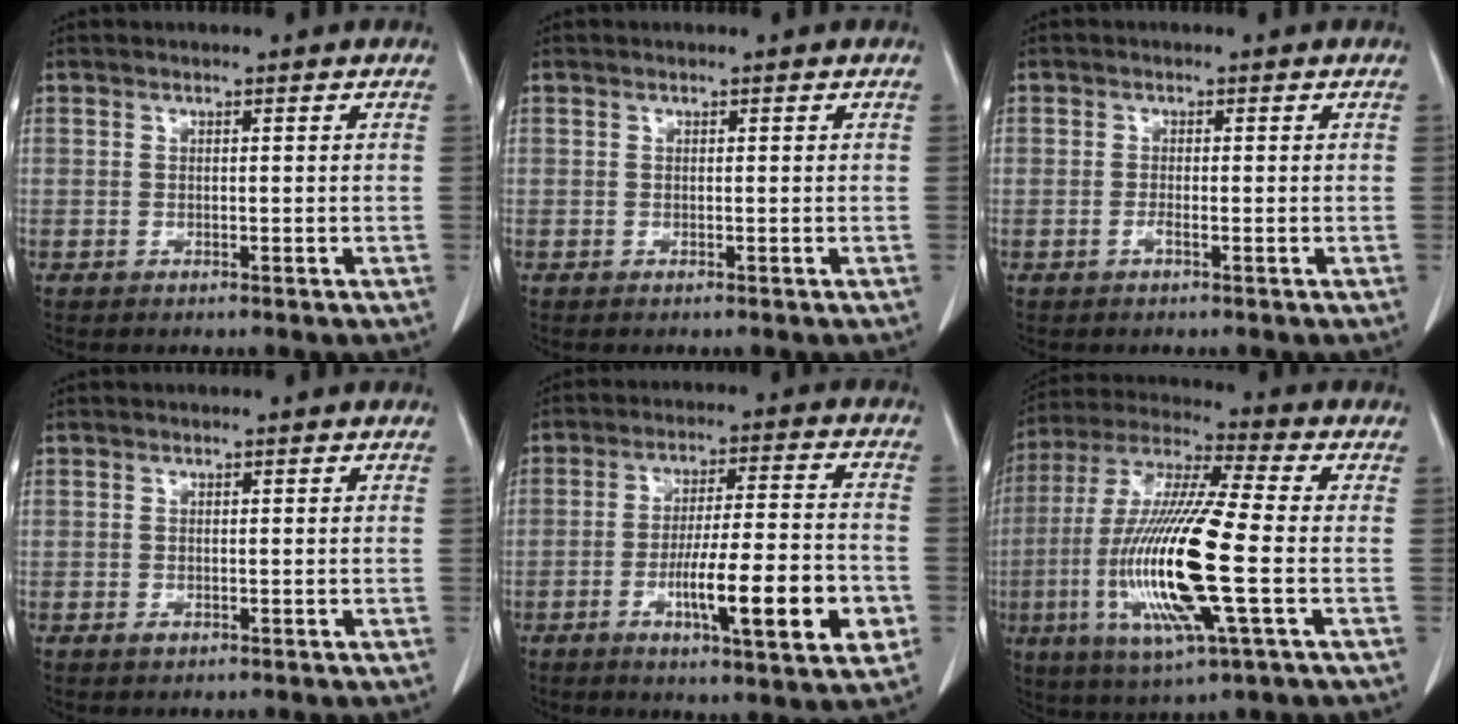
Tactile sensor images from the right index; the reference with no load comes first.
{"total": 0.0}
{"total": 0.8, "force": [-0.4, 0.1, 0.7], "torque": [-0.015, 0.000, -0.008]}
{"total": 0.7, "force": [-0.3, 0.5, 0.4], "torque": [-0.006, 0.000, -0.003]}
{"total": 14.9, "force": [-4.7, 1.7, 14.0], "torque": [-0.222, -0.005, -0.072]}
{"total": 19.1, "force": [-3.6, 1.5, 18.7], "torque": [-0.393, -0.015, -0.069]}